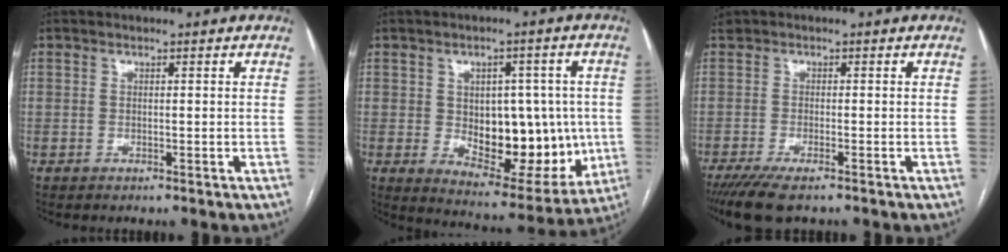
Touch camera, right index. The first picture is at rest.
{"total": 16.3, "force": [-0.9, 8.8, 13.7], "torque": [-0.188, 0.005, 0.012]}
{"total": 5.8, "force": [-4.3, 1.7, 3.6], "torque": [-0.063, -0.015, -0.071]}